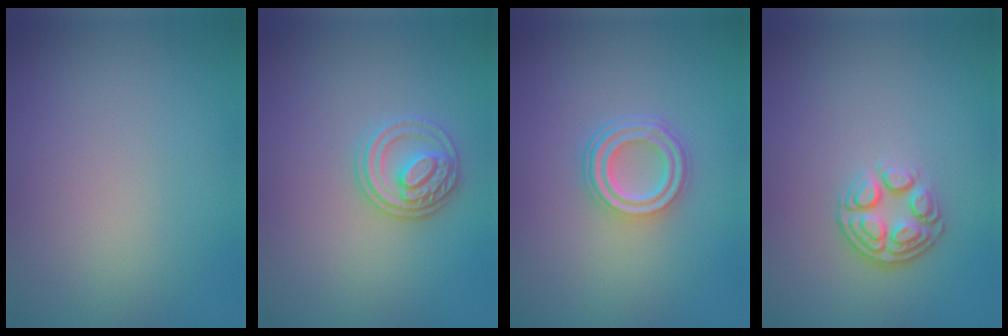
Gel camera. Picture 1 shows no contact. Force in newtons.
{"total": 2.7, "press": 2.7, "slide": 0.6}
{"total": 3.9, "press": 3.0, "slide": 2.5}
{"total": 3.7, "press": 2.7, "slide": 2.6}